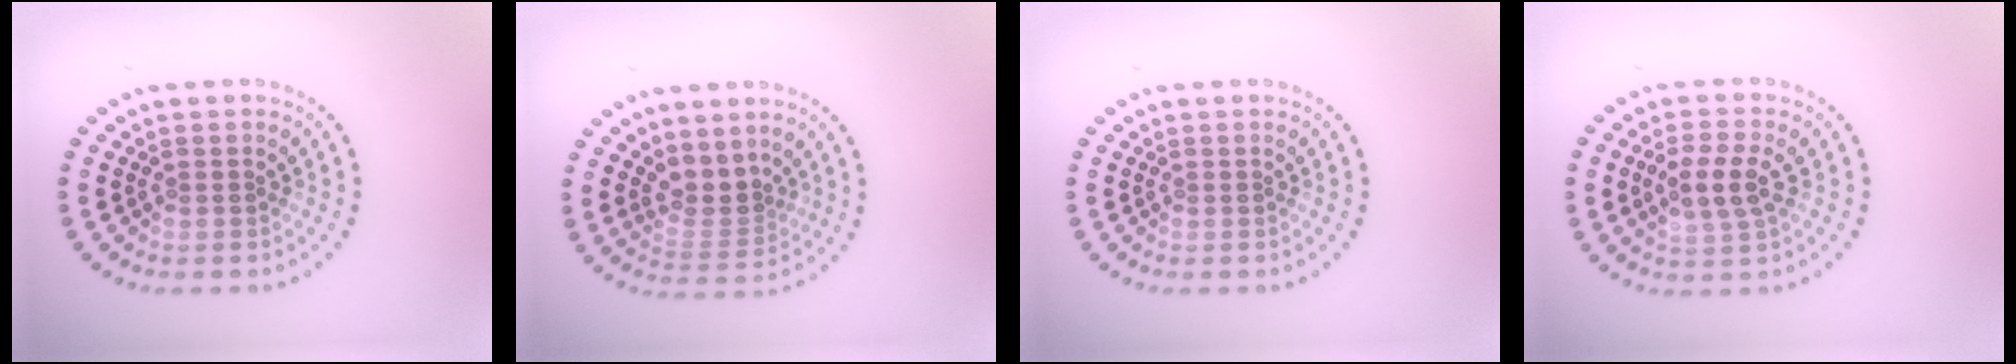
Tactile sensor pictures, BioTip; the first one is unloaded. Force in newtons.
{"total": 2.8, "press": 2.1, "slide": 1.9}
{"total": 0.0}
{"total": 3.4, "press": 3.3, "slide": 0.8}